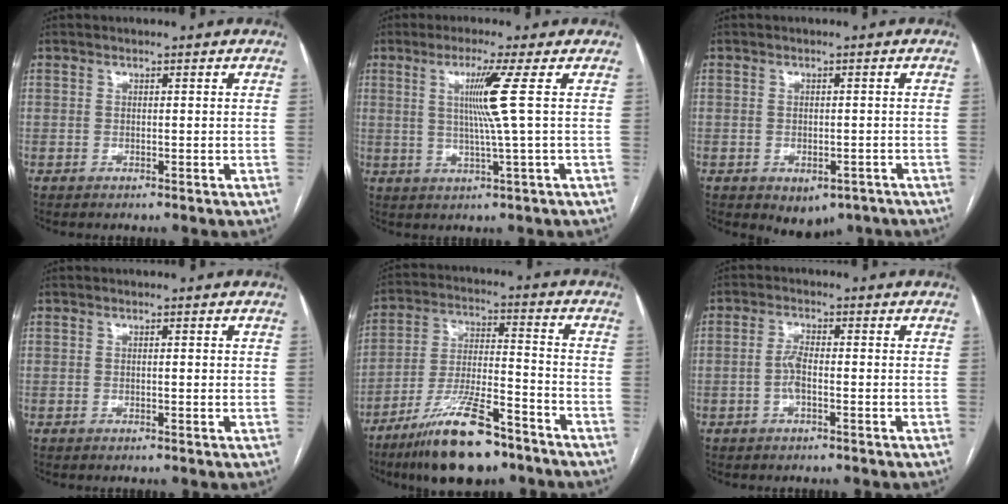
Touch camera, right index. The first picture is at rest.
{"total": 6.3, "force": [1.3, -2.3, 5.8], "torque": [-0.114, -0.006, 0.031]}
{"total": 5.1, "force": [-3.4, 3.1, 2.3], "torque": [-0.017, 0.000, -0.036]}
{"total": 0.8, "force": [0.1, 0.1, 0.8], "torque": [-0.014, 0.001, 0.003]}
{"total": 14.7, "force": [-10.4, 3.0, 9.9], "torque": [-0.193, -0.014, -0.183]}
{"total": 2.9, "force": [-0.8, 0.8, 2.6], "torque": [-0.057, 0.003, -0.016]}